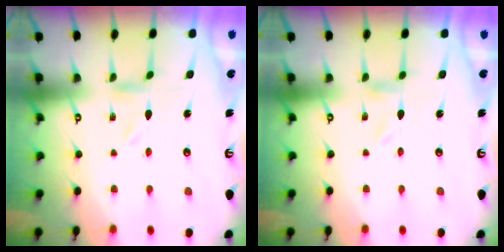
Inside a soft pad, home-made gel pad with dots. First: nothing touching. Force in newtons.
{"total": 0.0}